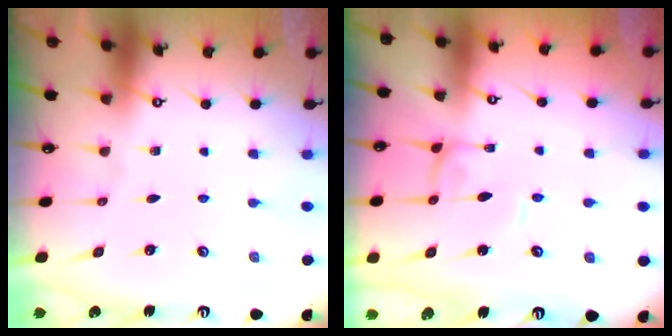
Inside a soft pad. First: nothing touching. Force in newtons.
{"total": 2.2, "press": 2.2, "slide": 0.1}